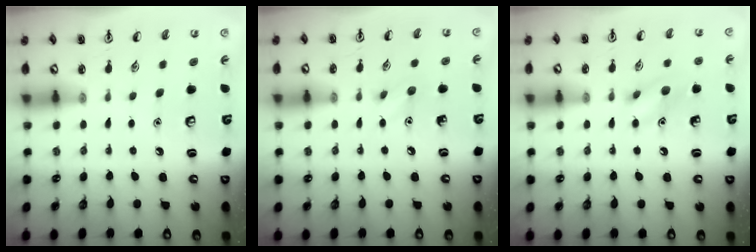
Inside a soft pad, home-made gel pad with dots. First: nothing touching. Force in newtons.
{"total": 5.5, "press": 5.2, "slide": 1.8}
{"total": 8.5, "press": 8.4, "slide": 1.1}